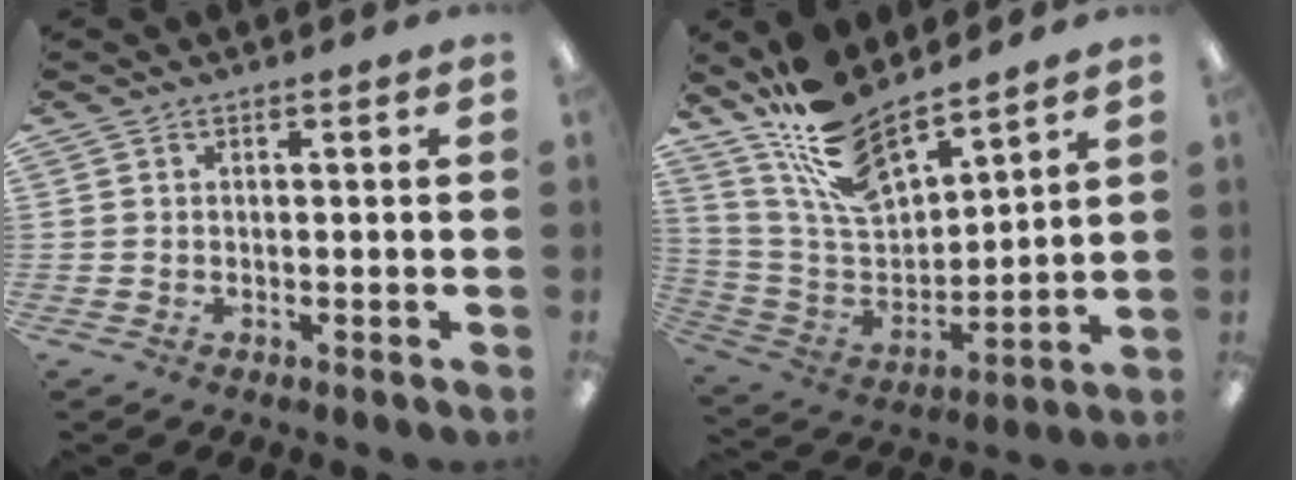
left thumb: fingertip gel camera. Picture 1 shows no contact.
{"total": 17.8, "force": [14.7, 6.2, 7.9], "torque": [-0.180, -0.086, 0.269]}